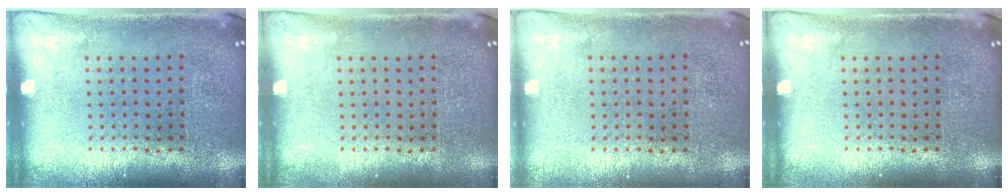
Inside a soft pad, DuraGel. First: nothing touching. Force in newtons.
{"total": 0.0}
{"total": 0.0}
{"total": 0.0}